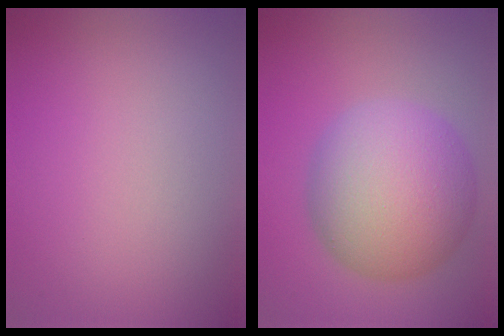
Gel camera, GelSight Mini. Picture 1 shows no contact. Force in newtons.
{"total": 10.5, "press": 10.5, "slide": 0.3}